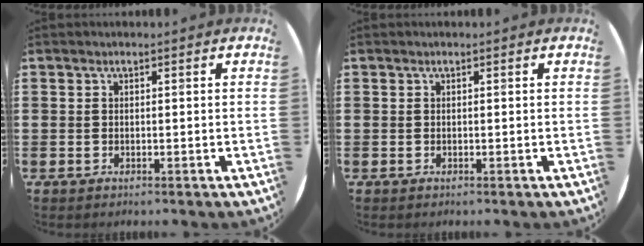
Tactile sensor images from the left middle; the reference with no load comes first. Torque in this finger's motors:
{"motor_torque": [0.00, 0.00, 0.00, 0.00]}